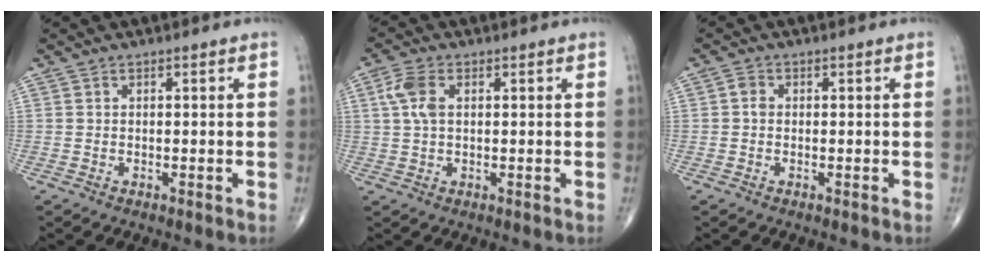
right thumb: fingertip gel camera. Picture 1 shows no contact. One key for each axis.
{"total": 5.0, "fx": 1.2, "fy": 2.7, "fz": 4.0, "tx": -0.099, "ty": 0.010, "tz": 0.022}
{"total": 1.5, "fx": 0.0, "fy": 1.1, "fz": 0.9, "tx": -0.010, "ty": 0.003, "tz": -0.004}